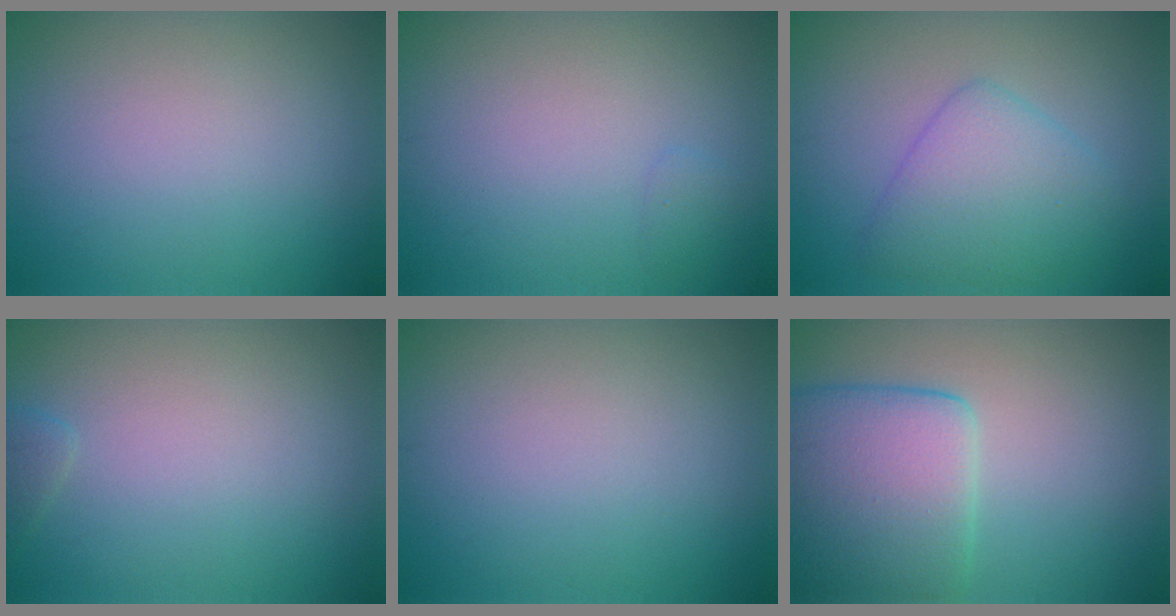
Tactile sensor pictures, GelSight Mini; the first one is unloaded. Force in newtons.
{"total": 0.6, "press": 0.6, "slide": 0.1}
{"total": 4.5, "press": 4.5, "slide": 0.2}
{"total": 0.9, "press": 0.9, "slide": 0.1}
{"total": 0.0}
{"total": 8.0, "press": 7.9, "slide": 0.6}